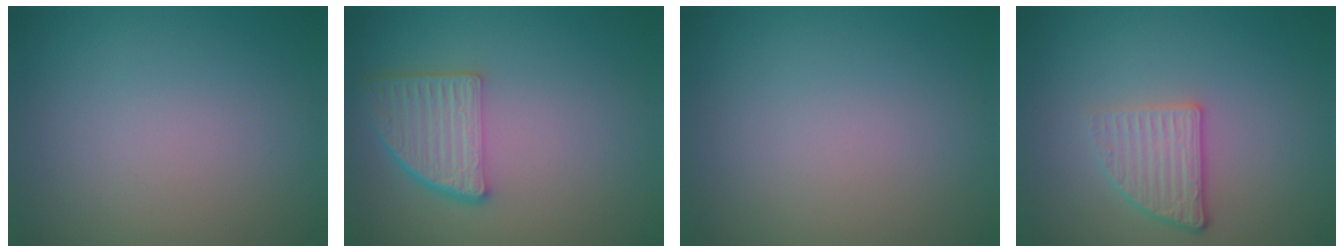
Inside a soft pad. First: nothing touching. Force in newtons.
{"total": 4.5, "press": 3.6, "slide": 2.7}
{"total": 0.0}
{"total": 2.8, "press": 2.3, "slide": 1.6}